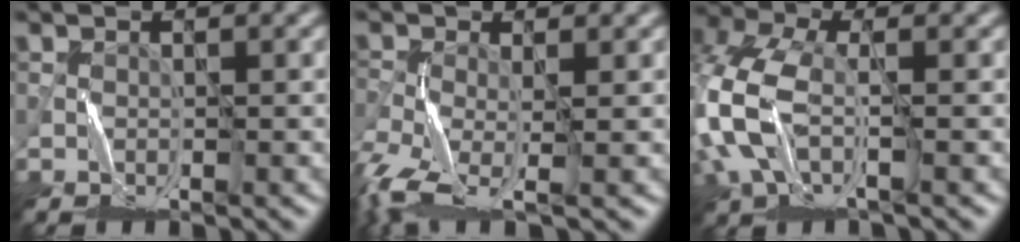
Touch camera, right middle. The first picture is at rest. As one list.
[{"total": 6.9, "force": [-3.8, 2.9, 4.9], "torque": [-0.123, -0.023, -0.080]}, {"total": 7.1, "force": [-1.7, 4.1, 5.5], "torque": [-0.158, -0.001, -0.044]}]